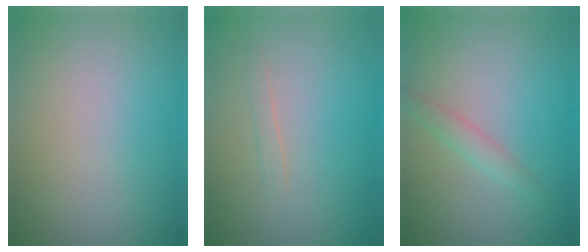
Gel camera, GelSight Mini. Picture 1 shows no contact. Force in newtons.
{"total": 0.6, "press": 0.6, "slide": 0.1}
{"total": 1.5, "press": 1.5, "slide": 0.1}